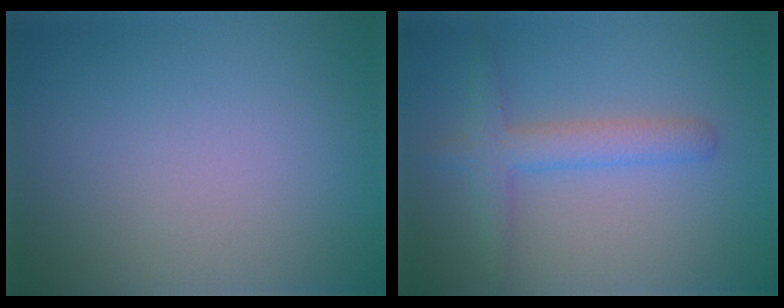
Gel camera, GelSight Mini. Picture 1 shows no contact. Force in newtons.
{"total": 3.1, "press": 3.1, "slide": 0.1}